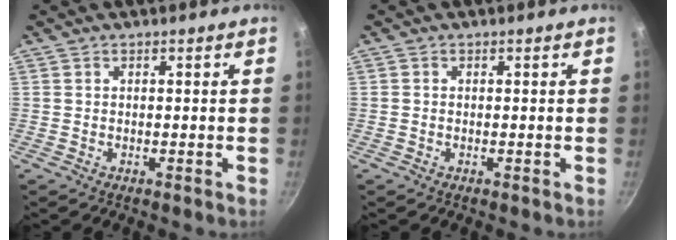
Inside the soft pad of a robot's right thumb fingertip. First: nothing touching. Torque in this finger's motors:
{"motor_torque": [-0.30, 0.06, 0.47, -0.20, -0.03]}